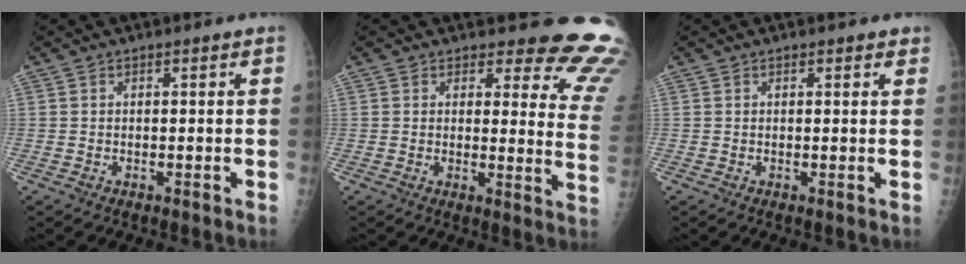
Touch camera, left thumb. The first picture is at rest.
{"total": 14.9, "force": [13.9, 4.2, 3.4], "torque": [0.020, -0.142, 0.118]}
{"total": 1.6, "force": [1.1, 0.7, 0.9], "torque": [-0.006, -0.003, 0.011]}